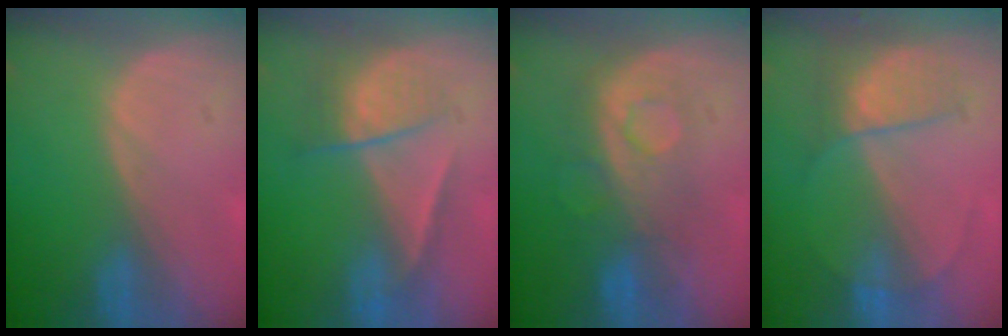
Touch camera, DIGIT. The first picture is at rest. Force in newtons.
{"total": 7.1, "press": 6.0, "slide": 3.8}
{"total": 7.7, "press": 7.6, "slide": 1.5}
{"total": 7.0, "press": 6.0, "slide": 3.6}